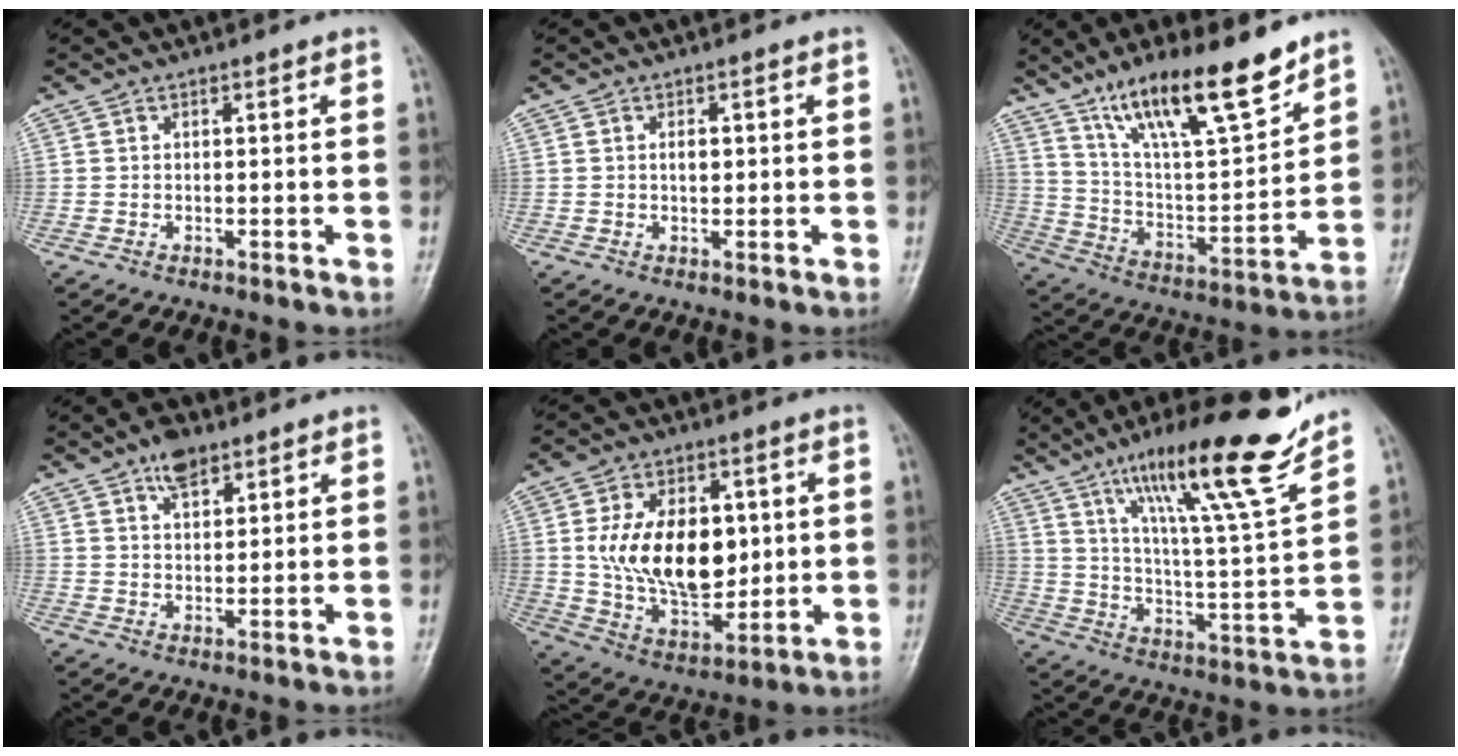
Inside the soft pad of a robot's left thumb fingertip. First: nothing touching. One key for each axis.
{"total": 1.5, "fx": 0.2, "fy": 0.9, "fz": 1.1, "tx": -0.014, "ty": 0.001, "tz": 0.002}
{"total": 19.5, "fx": 13.4, "fy": 4.6, "fz": 13.3, "tx": -0.196, "ty": -0.066, "tz": 0.242}
{"total": 5.3, "fx": 3.3, "fy": 2.8, "fz": 2.9, "tx": -0.028, "ty": -0.016, "tz": 0.053}
{"total": 17.5, "fx": 2.1, "fy": 11.2, "fz": 13.2, "tx": -0.177, "ty": -0.016, "tz": 0.048}
{"total": 21.2, "fx": 14.7, "fy": 2.1, "fz": 15.1, "tx": -0.219, "ty": -0.070, "tz": 0.241}